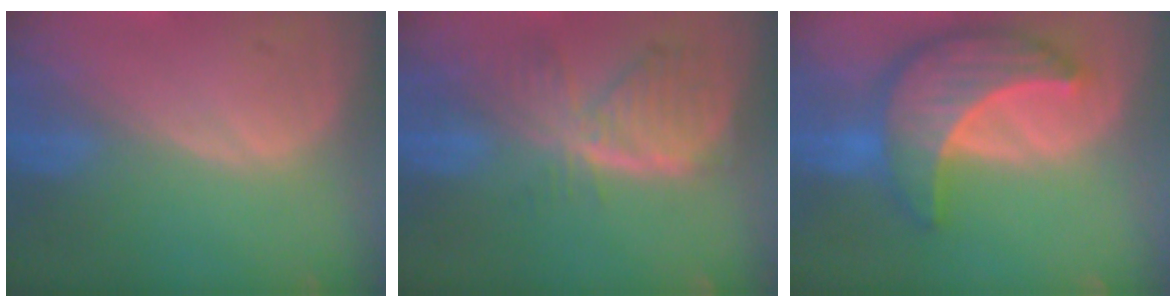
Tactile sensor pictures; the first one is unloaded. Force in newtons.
{"total": 7.9, "press": 6.9, "slide": 3.9}
{"total": 9.8, "press": 9.8, "slide": 0.8}